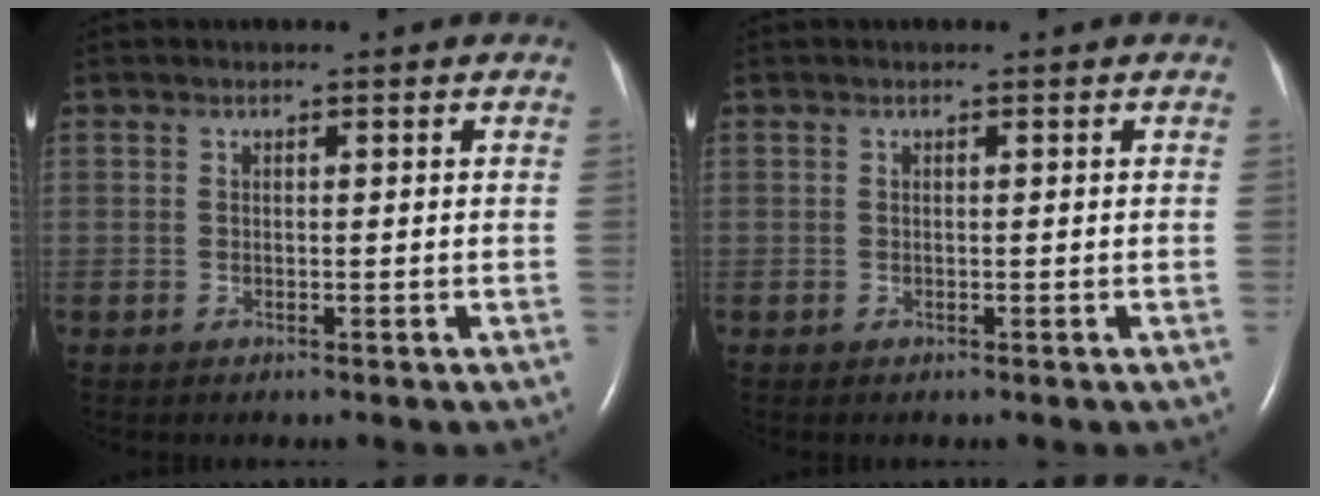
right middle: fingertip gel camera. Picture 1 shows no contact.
{"total": 0.0}